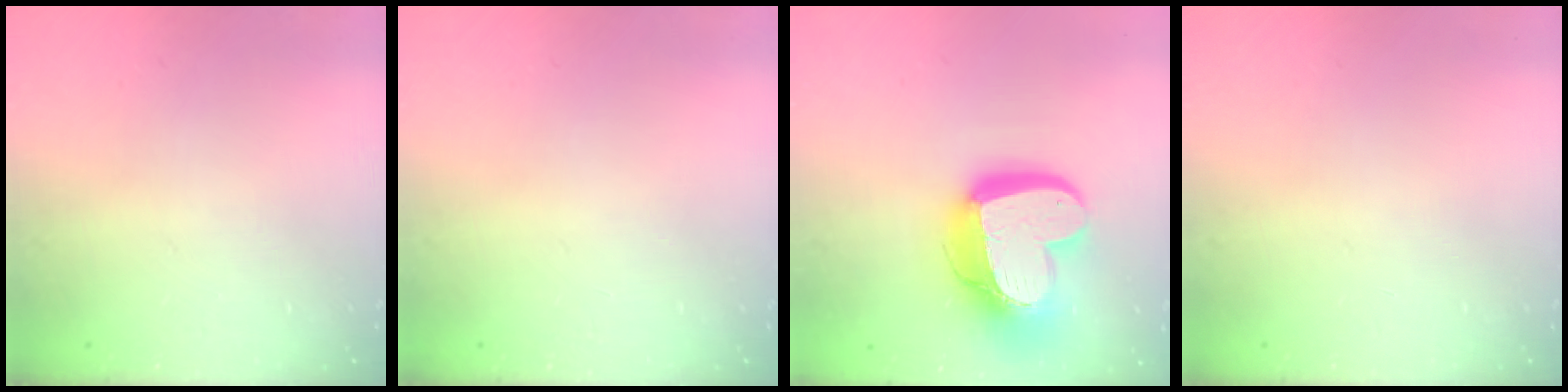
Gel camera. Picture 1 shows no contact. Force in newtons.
{"total": 0.0}
{"total": 21.9, "press": 21.8, "slide": 2.2}
{"total": 0.0}